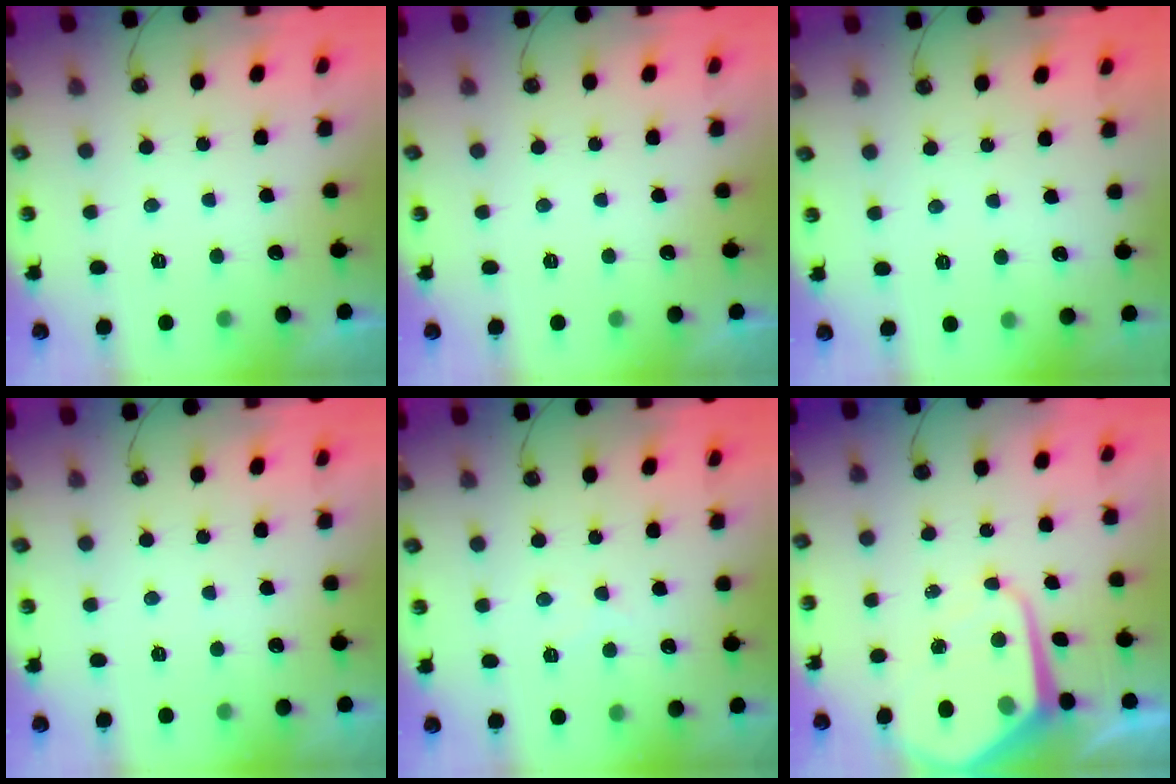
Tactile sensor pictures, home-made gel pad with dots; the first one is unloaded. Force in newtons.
{"total": 0.0}
{"total": 2.2, "press": 2.1, "slide": 0.3}
{"total": 2.0, "press": 2.0, "slide": 0.4}
{"total": 5.6, "press": 5.5, "slide": 1.0}
{"total": 9.3, "press": 9.3, "slide": 0.8}